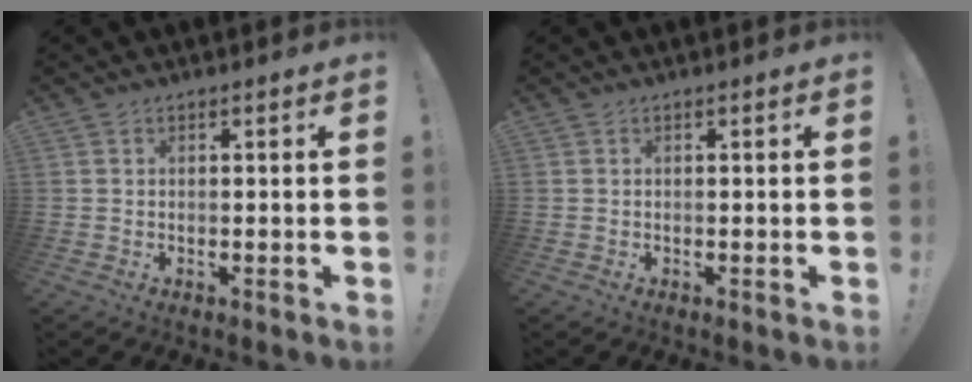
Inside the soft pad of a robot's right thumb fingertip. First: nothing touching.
{"total": 0.0}